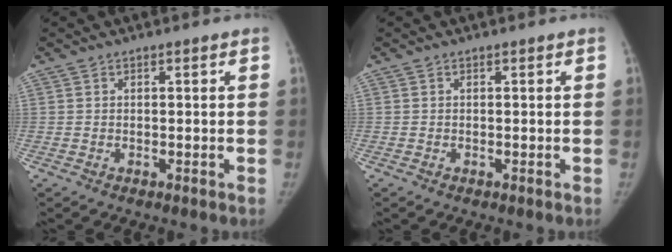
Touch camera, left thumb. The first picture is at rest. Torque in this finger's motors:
{"motor_torque": [0.00, 0.00, 0.05, -0.05, 0.00]}